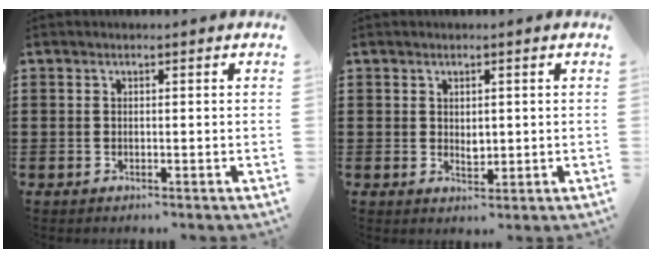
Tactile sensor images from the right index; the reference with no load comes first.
{"total": 1.7, "force": [0.5, 1.1, 1.2], "torque": [-0.017, 0.001, 0.008]}